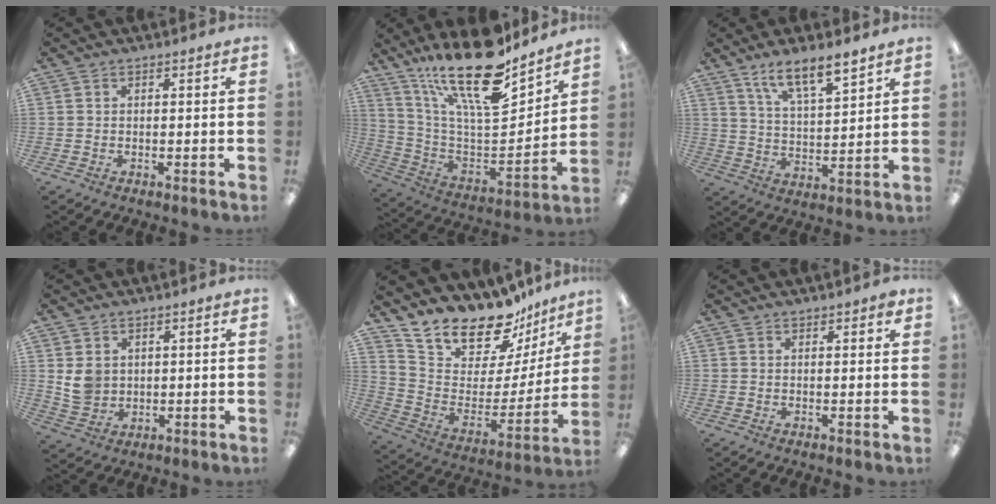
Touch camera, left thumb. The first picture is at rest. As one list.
[{"total": 23.5, "force": [17.0, 7.3, 14.5], "torque": [-0.268, -0.113, 0.290]}, {"total": 9.5, "force": [7.8, 2.4, 4.8], "torque": [-0.080, -0.048, 0.138]}, {"total": 5.3, "force": [1.7, 4.6, 1.8], "torque": [-0.027, 0.005, 0.034]}, {"total": 18.8, "force": [17.2, 6.2, 4.3], "torque": [-0.084, -0.151, 0.303]}, {"total": 1.4, "force": [1.2, 0.5, 0.5], "torque": [-0.003, -0.002, 0.020]}]